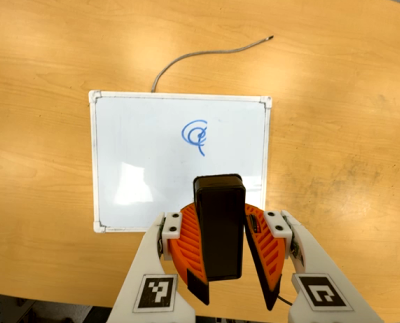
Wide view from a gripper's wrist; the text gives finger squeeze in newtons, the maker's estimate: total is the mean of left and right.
{"total": 8.4, "left": 9.2, "right": 7.6}